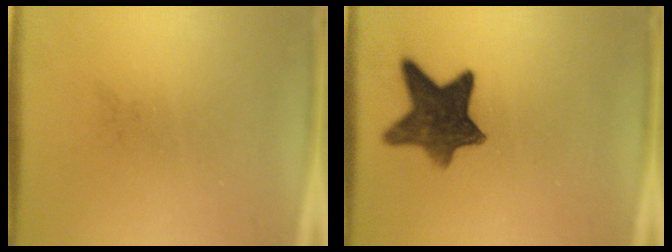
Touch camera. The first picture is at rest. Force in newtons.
{"total": 10.2}